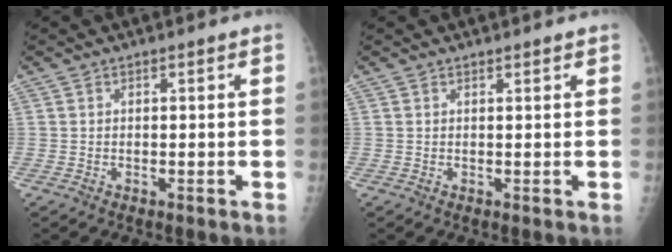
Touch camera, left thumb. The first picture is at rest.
{"total": 0.8, "force": [0.7, 0.2, 0.2], "torque": [-0.002, -0.002, 0.010]}